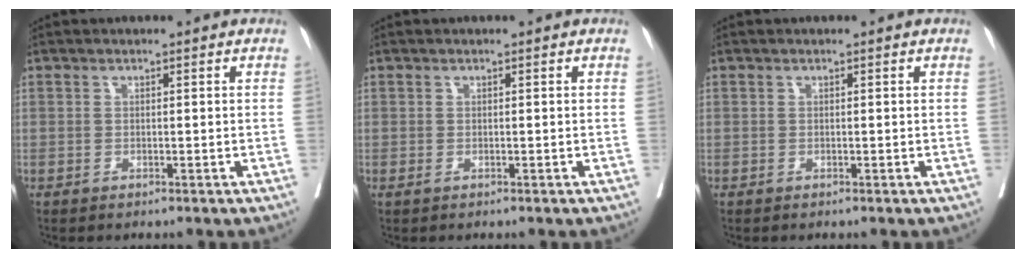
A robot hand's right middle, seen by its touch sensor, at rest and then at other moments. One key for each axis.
{"total": 0.0}
{"total": 0.0}